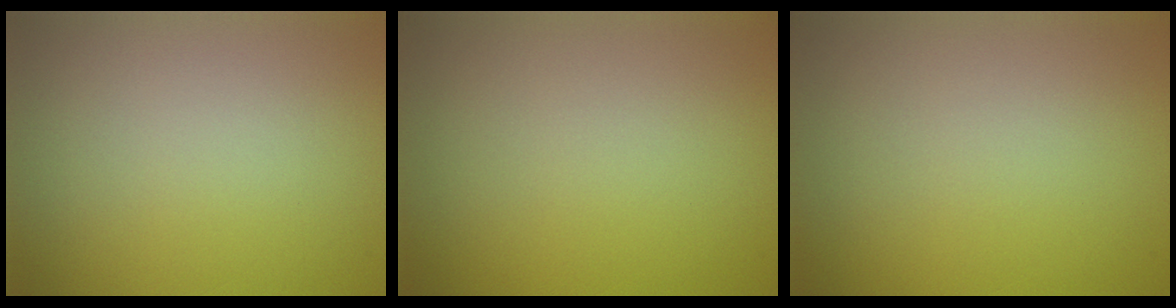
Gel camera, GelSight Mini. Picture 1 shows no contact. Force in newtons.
{"total": 0.0}
{"total": 0.0}